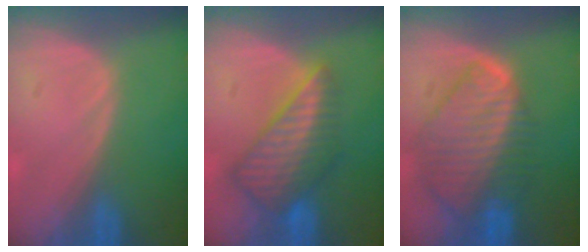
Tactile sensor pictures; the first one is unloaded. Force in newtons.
{"total": 8.1, "press": 7.2, "slide": 3.8}
{"total": 10.0, "press": 8.7, "slide": 4.9}